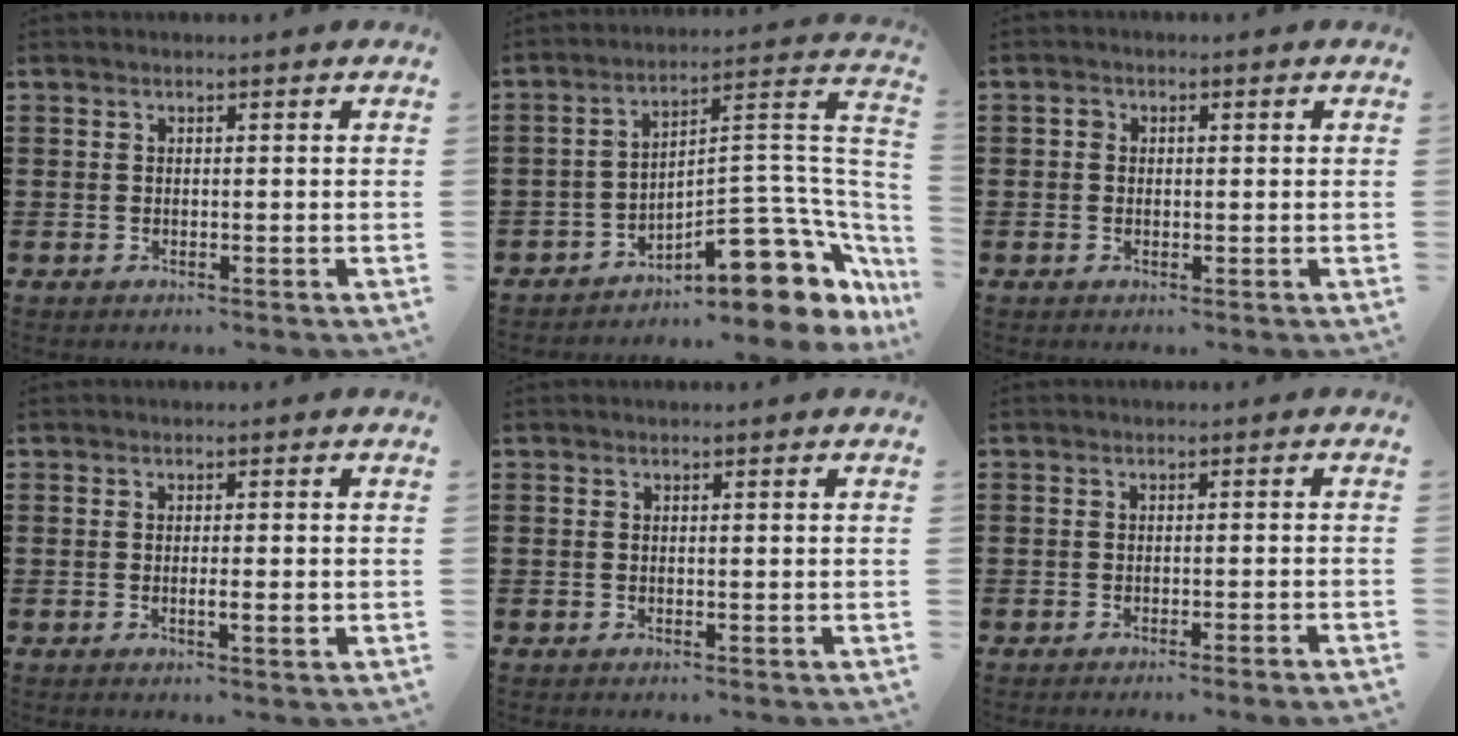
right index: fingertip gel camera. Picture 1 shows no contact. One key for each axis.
{"total": 14.7, "fx": -8.2, "fy": 5.2, "fz": 11.0, "tx": -0.127, "ty": 0.012, "tz": -0.132}
{"total": 1.1, "fx": 0.1, "fy": 0.8, "fz": 0.7, "tx": -0.017, "ty": 0.006, "tz": 0.000}
{"total": 2.4, "fx": -0.6, "fy": 0.1, "fz": 2.3, "tx": -0.039, "ty": -0.005, "tz": -0.010}
{"total": 0.0}
{"total": 1.2, "fx": -1.0, "fy": -0.3, "fz": 0.6, "tx": -0.011, "ty": -0.001, "tz": -0.020}